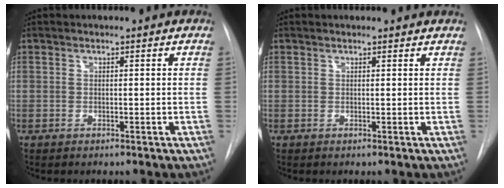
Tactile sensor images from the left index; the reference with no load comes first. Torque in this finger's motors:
{"motor_torque": [0.37, -0.54, -0.07, 0.00]}